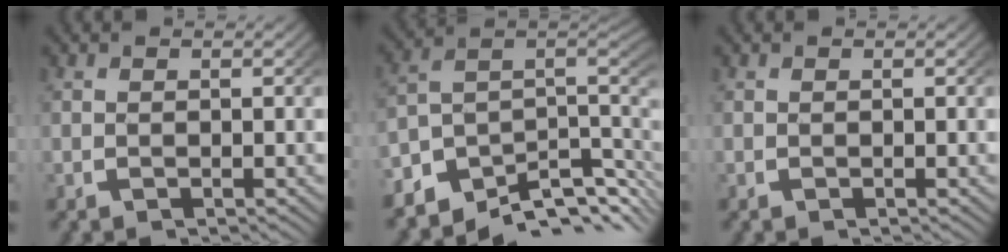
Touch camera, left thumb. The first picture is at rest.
{"total": 11.5, "force": [-3.9, 7.5, 7.9], "torque": [-0.140, -0.023, -0.058]}
{"total": 0.0}